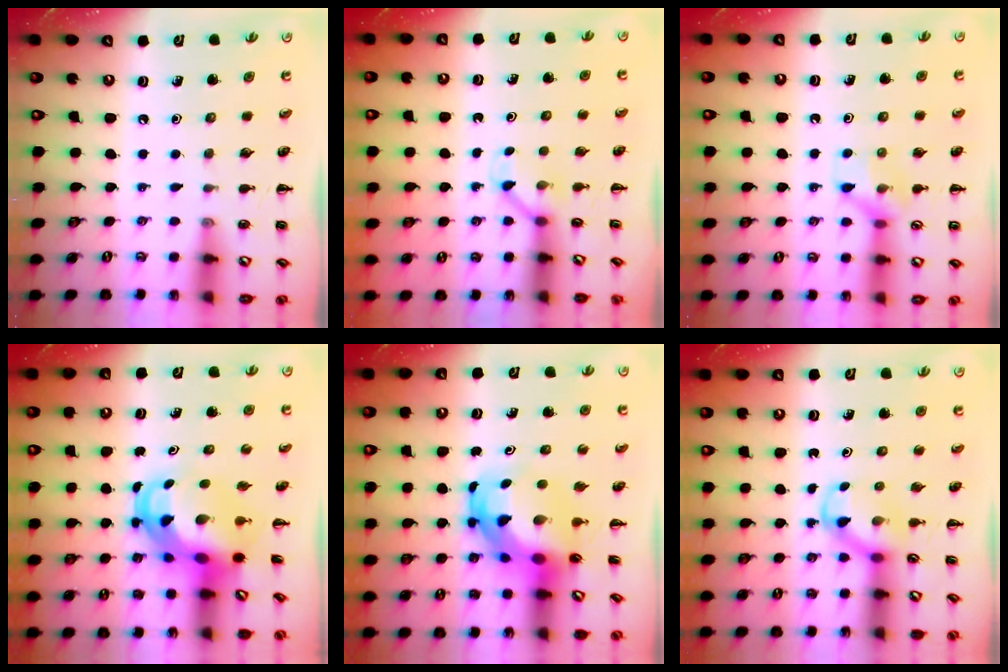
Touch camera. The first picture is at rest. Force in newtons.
{"total": 2.8, "press": 2.7, "slide": 0.9}
{"total": 9.3, "press": 9.2, "slide": 1.3}
{"total": 6.4, "press": 6.2, "slide": 1.6}
{"total": 6.2, "press": 5.9, "slide": 1.6}
{"total": 3.6, "press": 3.5, "slide": 0.6}